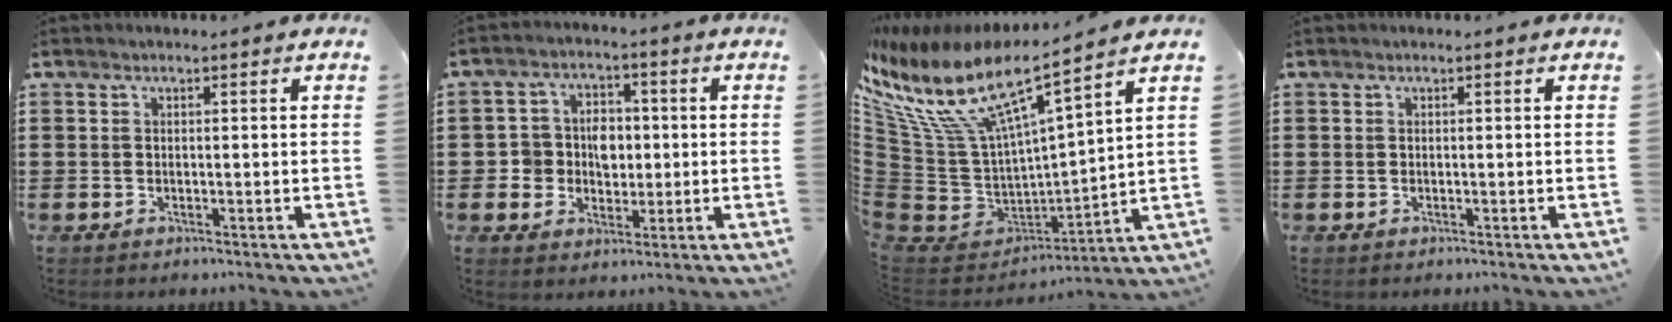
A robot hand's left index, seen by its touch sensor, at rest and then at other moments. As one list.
[{"total": 5.6, "force": [0.0, 5.0, 2.6], "torque": [-0.061, 0.011, -0.004]}, {"total": 11.5, "force": [6.9, 3.5, 8.6], "torque": [-0.204, -0.050, 0.108]}, {"total": 0.0}]